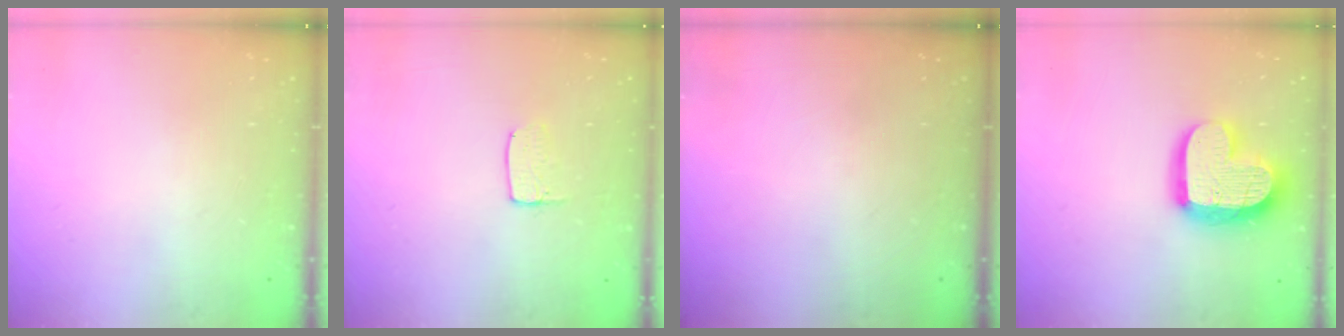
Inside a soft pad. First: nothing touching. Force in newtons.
{"total": 3.6, "press": 3.6, "slide": 0.3}
{"total": 0.0}
{"total": 17.0, "press": 16.9, "slide": 1.4}